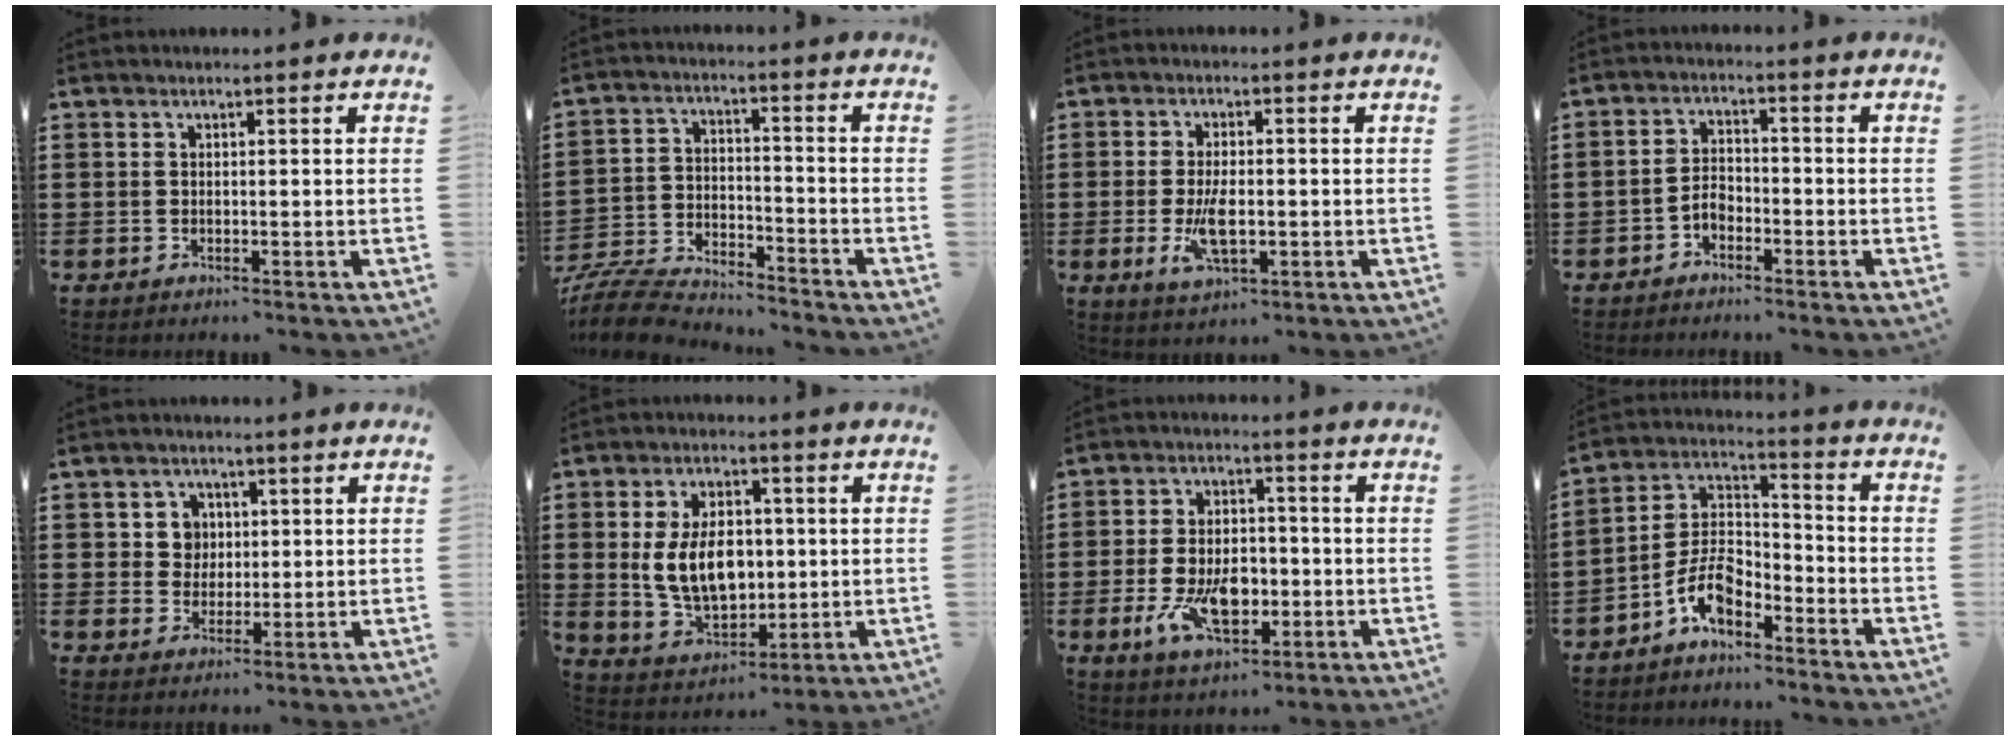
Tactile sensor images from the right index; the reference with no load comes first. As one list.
[{"total": 7.7, "force": [-7.5, 0.9, 1.3], "torque": [-0.045, 0.005, -0.153]}, {"total": 5.8, "force": [-1.1, 2.4, 5.2], "torque": [-0.116, -0.005, -0.024]}, {"total": 3.0, "force": [-1.8, 1.7, 1.7], "torque": [-0.048, 0.002, -0.043]}, {"total": 4.0, "force": [0.9, 3.7, 1.1], "torque": [-0.038, 0.013, 0.014]}, {"total": 9.8, "force": [0.6, 6.3, 7.4], "torque": [-0.150, 0.008, 0.007]}, {"total": 9.1, "force": [-2.7, 5.2, 7.0], "torque": [-0.142, 0.001, -0.050]}, {"total": 7.7, "force": [-5.3, 3.5, 4.3], "torque": [-0.102, 0.002, -0.106]}]